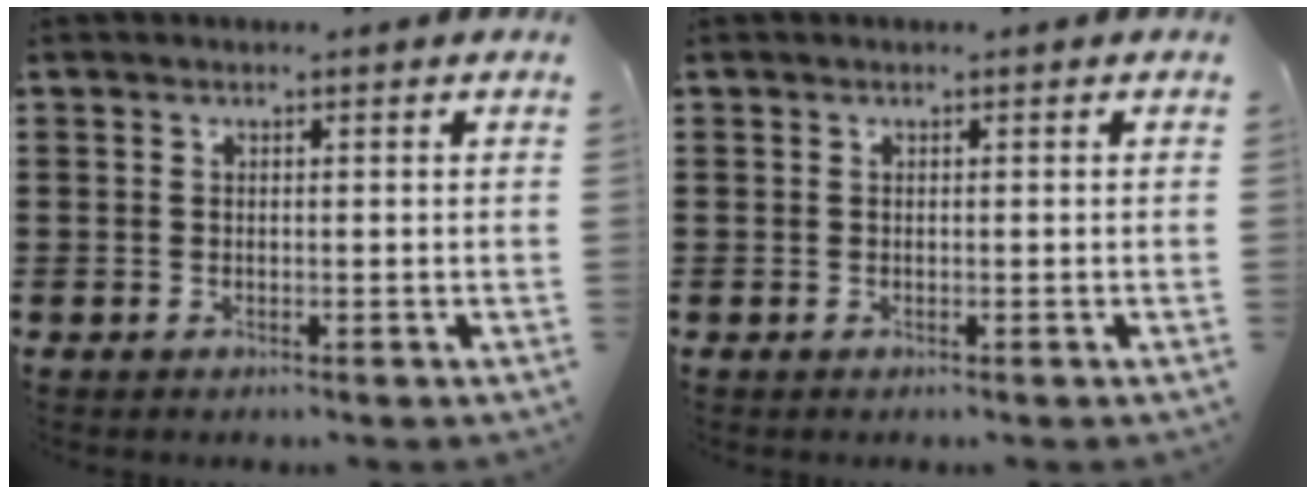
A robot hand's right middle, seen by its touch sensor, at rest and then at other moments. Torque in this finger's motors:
{"motor_torque": [0.00, 0.00, 0.00, 0.00]}